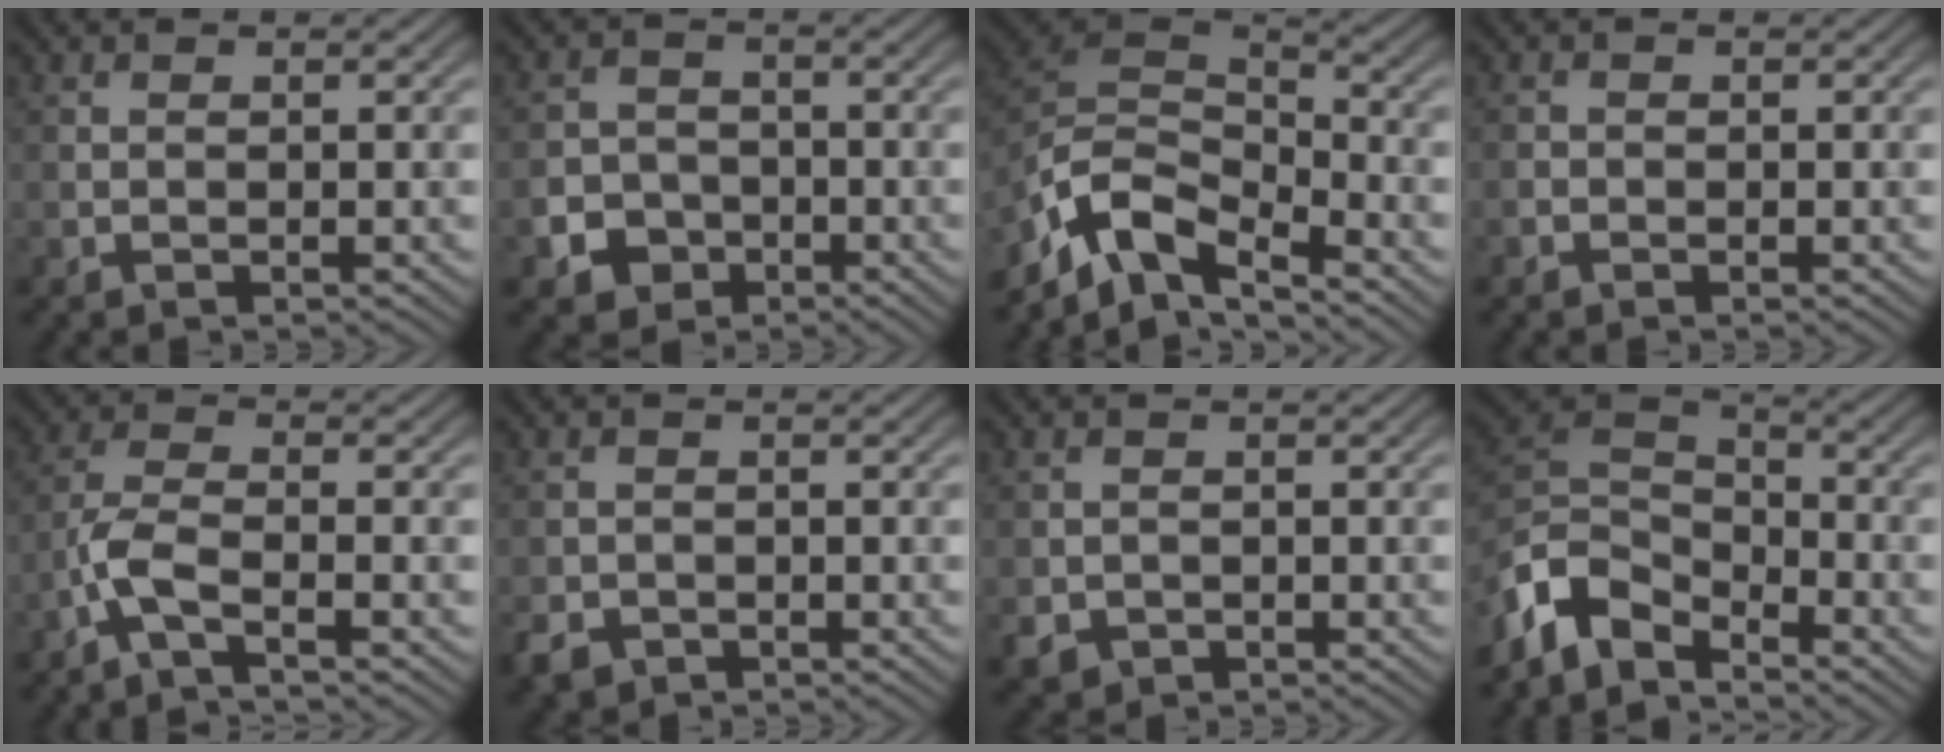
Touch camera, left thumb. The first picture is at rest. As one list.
[{"total": 4.4, "force": [-2.2, 3.5, 1.4], "torque": [-0.018, -0.001, -0.050]}, {"total": 10.3, "force": [-6.6, 4.3, 6.6], "torque": [-0.142, -0.007, -0.146]}, {"total": 0.8, "force": [-0.6, 0.5, 0.2], "torque": [-0.003, 0.000, -0.015]}, {"total": 4.3, "force": [-2.5, 0.9, 3.4], "torque": [-0.078, 0.004, -0.069]}, {"total": 2.6, "force": [-1.6, 1.8, 0.9], "torque": [-0.021, -0.008, -0.040]}, {"total": 2.3, "force": [-1.1, 1.9, 0.7], "torque": [-0.014, -0.010, -0.025]}, {"total": 7.6, "force": [-5.5, 3.7, 3.7], "torque": [-0.084, -0.001, -0.131]}]